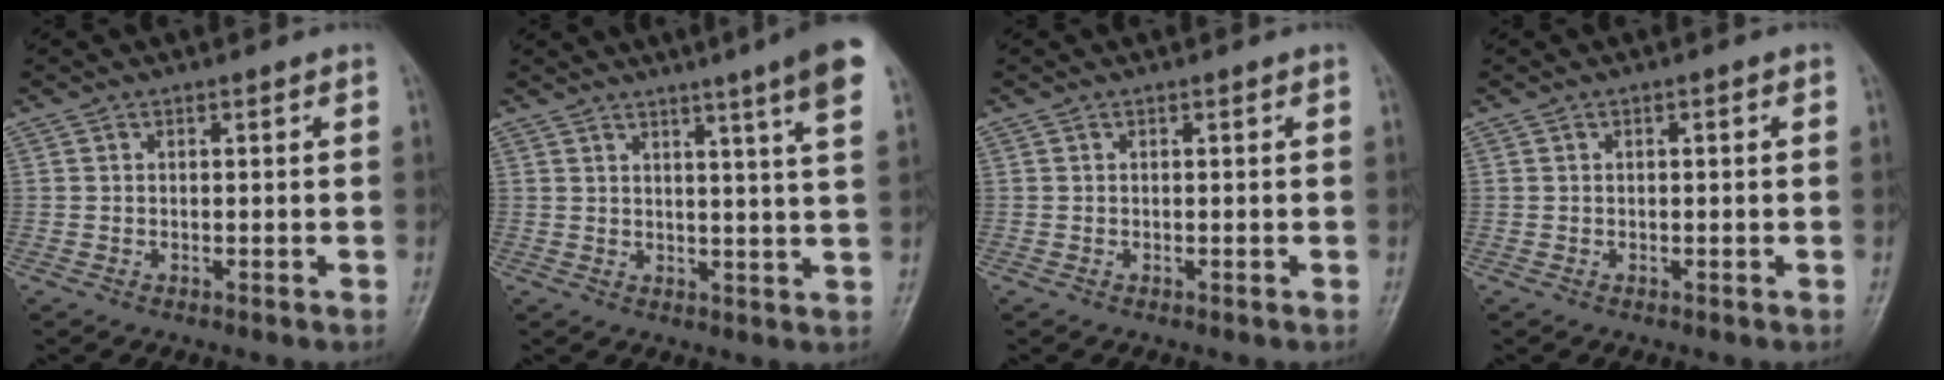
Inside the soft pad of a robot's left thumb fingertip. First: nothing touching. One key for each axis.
{"total": 11.3, "fx": 7.3, "fy": -0.3, "fz": 8.6, "tx": -0.112, "ty": -0.022, "tz": 0.076}
{"total": 0.0}
{"total": 0.5, "fx": 0.1, "fy": 0.1, "fz": 0.5, "tx": -0.010, "ty": 0.002, "tz": -0.001}